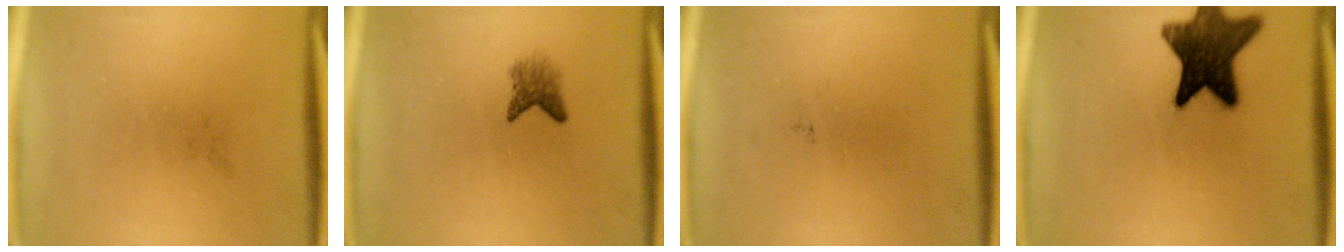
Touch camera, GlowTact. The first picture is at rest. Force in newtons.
{"total": 2.3}
{"total": 0.0}
{"total": 14.9}